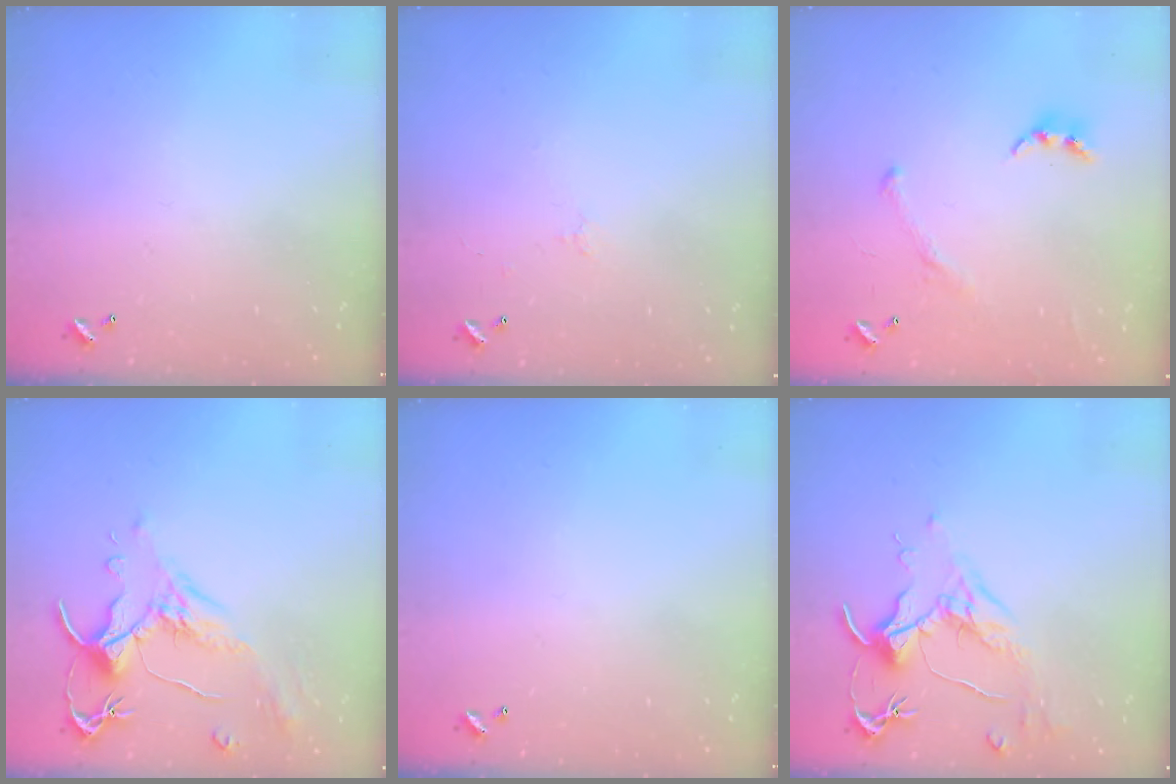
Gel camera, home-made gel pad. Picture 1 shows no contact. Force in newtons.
{"total": 0.7, "press": 0.2, "slide": 0.6}
{"total": 2.3, "press": 2.3, "slide": 0.5}
{"total": 1.6, "press": 1.1, "slide": 1.1}
{"total": 0.0}
{"total": 1.8, "press": 1.6, "slide": 0.9}